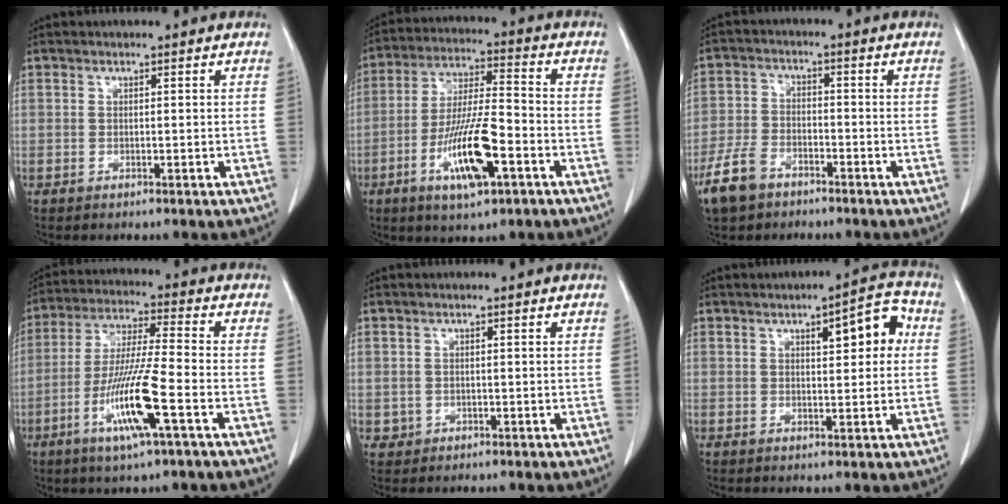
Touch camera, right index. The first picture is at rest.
{"total": 12.8, "force": [-5.2, 2.5, 11.5], "torque": [-0.223, -0.009, -0.091]}
{"total": 7.0, "force": [-4.7, 4.0, 3.4], "torque": [-0.084, -0.001, -0.088]}
{"total": 12.4, "force": [-4.8, 0.0, 11.5], "torque": [-0.229, -0.016, -0.093]}
{"total": 1.5, "force": [-0.1, 1.5, 0.1], "torque": [0.002, 0.005, 0.002]}
{"total": 7.0, "force": [2.0, 2.0, 6.4], "torque": [-0.081, 0.021, 0.024]}